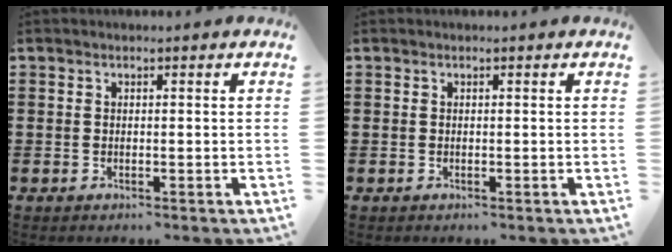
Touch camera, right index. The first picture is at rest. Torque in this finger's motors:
{"motor_torque": [0.00, 0.00, 0.00, 0.00]}